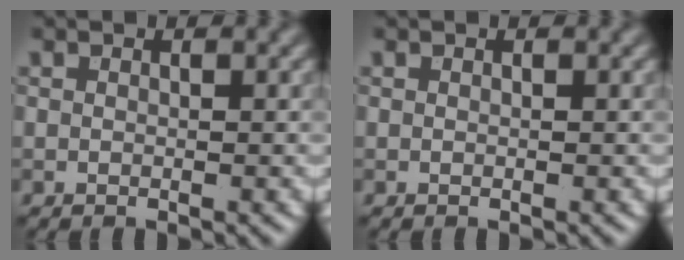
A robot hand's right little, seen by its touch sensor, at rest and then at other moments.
{"total": 0.0}